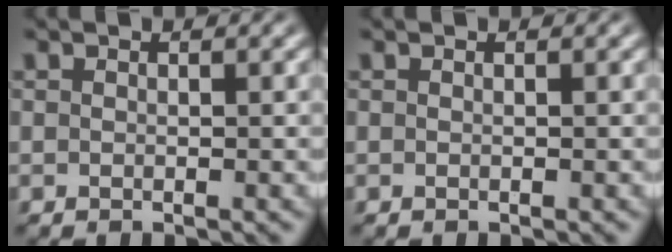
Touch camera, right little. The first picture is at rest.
{"total": 0.0}